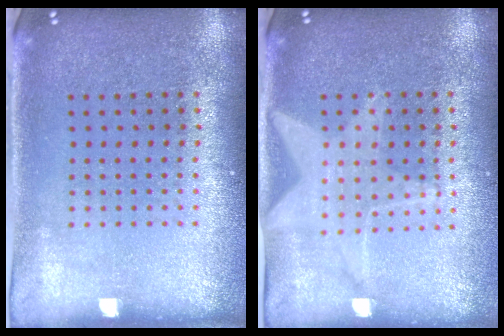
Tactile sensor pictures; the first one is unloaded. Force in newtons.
{"total": 1.5, "press": 1.5, "slide": 0.3}